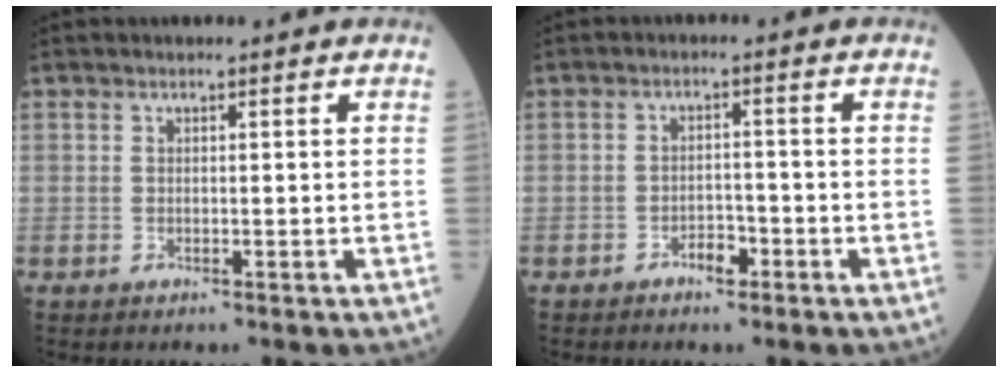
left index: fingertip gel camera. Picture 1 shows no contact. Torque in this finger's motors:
{"motor_torque": [-0.02, 0.03, 0.02, 0.01]}